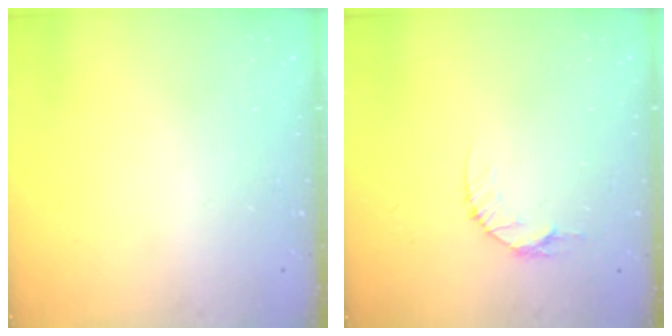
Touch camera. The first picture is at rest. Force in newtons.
{"total": 5.3, "press": 5.2, "slide": 0.5}